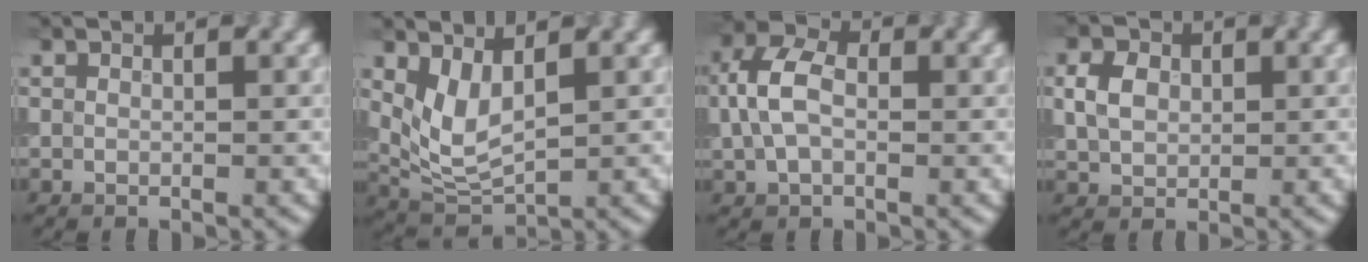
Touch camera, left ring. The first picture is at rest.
{"total": 3.8, "force": [1.4, 1.9, 3.0], "torque": [-0.071, -0.003, 0.039]}
{"total": 4.9, "force": [0.1, 3.1, 3.8], "torque": [-0.087, 0.016, 0.000]}
{"total": 2.9, "force": [0.4, 2.2, 1.9], "torque": [-0.046, 0.009, 0.013]}